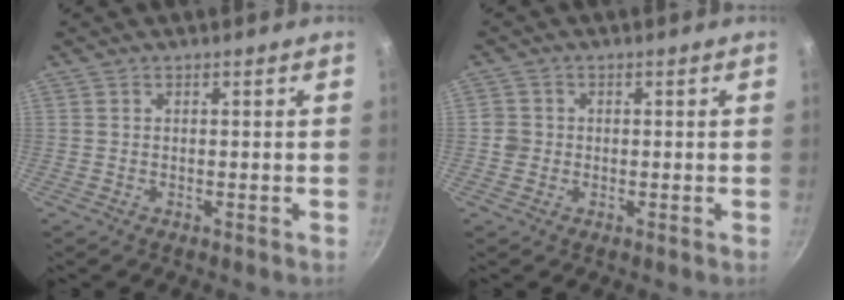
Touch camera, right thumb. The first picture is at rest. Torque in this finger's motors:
{"motor_torque": [0.32, 0.62, 0.22, 0.11, -0.01]}